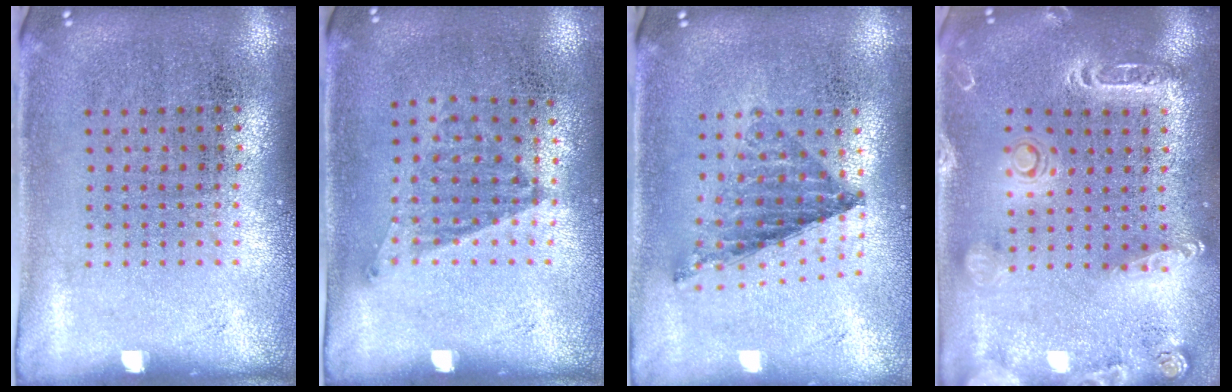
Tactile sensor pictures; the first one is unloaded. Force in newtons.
{"total": 1.2, "press": 0.9, "slide": 0.7}
{"total": 0.8, "press": 0.8, "slide": 0.1}
{"total": 2.1, "press": 1.9, "slide": 0.8}